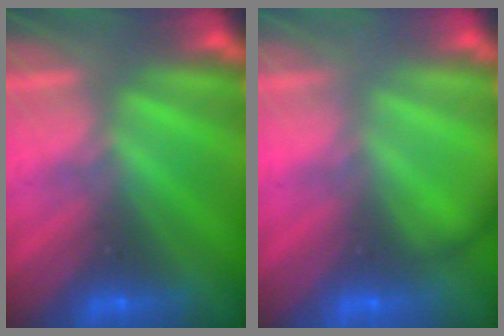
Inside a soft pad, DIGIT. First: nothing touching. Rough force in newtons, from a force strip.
{"total": 2.1}